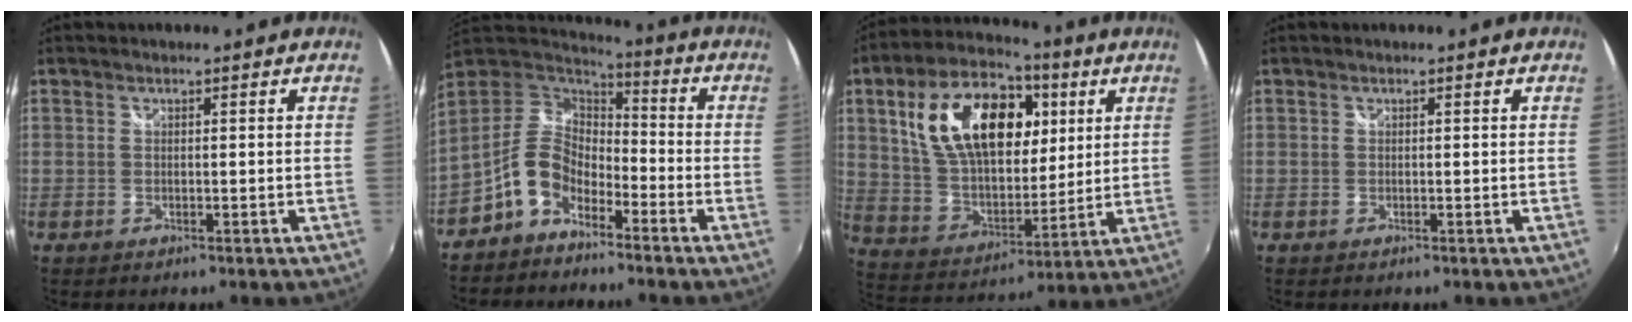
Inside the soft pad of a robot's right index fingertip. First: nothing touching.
{"total": 10.7, "force": [-6.2, 6.6, 5.7], "torque": [-0.123, 0.026, -0.122]}
{"total": 22.3, "force": [7.3, 12.8, 16.7], "torque": [-0.321, 0.023, 0.136]}
{"total": 0.0}